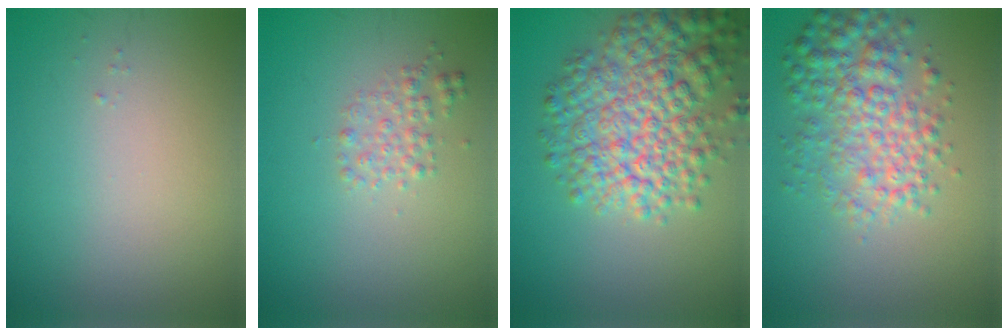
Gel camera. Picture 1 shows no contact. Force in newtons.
{"total": 1.7, "press": 1.7, "slide": 0.1}
{"total": 8.3, "press": 8.3, "slide": 0.3}
{"total": 5.5, "press": 5.5, "slide": 0.1}